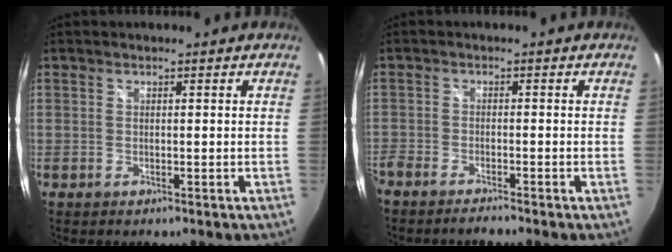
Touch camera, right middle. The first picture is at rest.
{"total": 3.6, "force": [-3.3, 0.3, 1.2], "torque": [-0.043, -0.013, -0.066]}